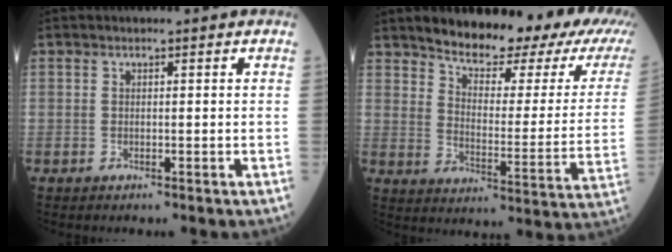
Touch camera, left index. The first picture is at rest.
{"total": 18.6, "force": [14.4, 4.5, 11.0], "torque": [-0.142, -0.019, 0.182]}